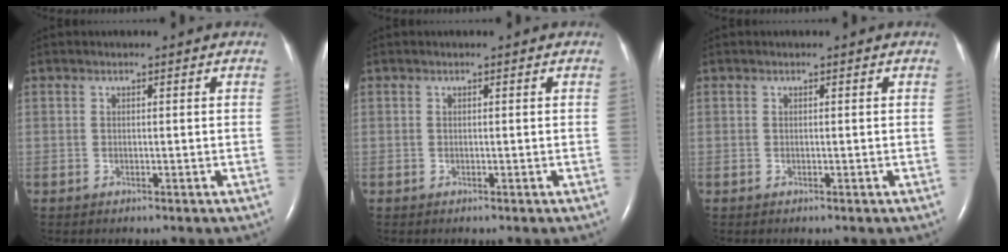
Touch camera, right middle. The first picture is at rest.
{"total": 0.0}
{"total": 0.0}